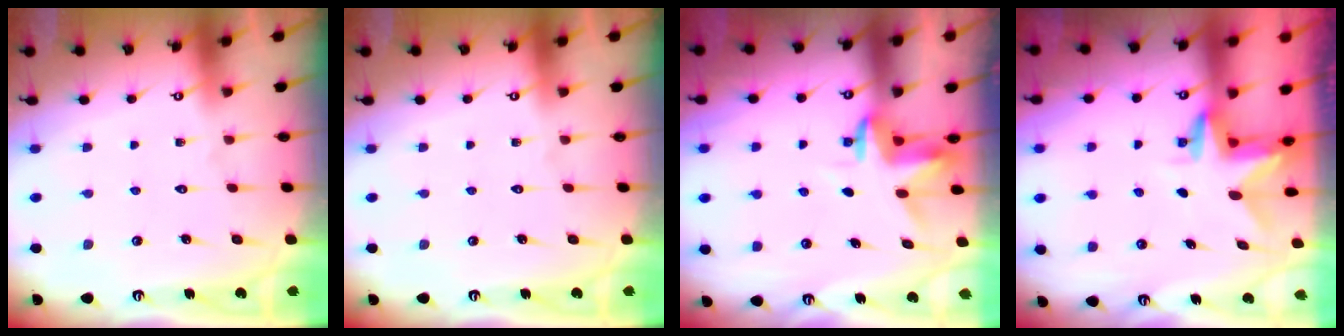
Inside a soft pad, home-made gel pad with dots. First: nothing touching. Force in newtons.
{"total": 0.0}
{"total": 3.6, "press": 3.6, "slide": 0.2}
{"total": 2.9, "press": 2.9, "slide": 0.2}